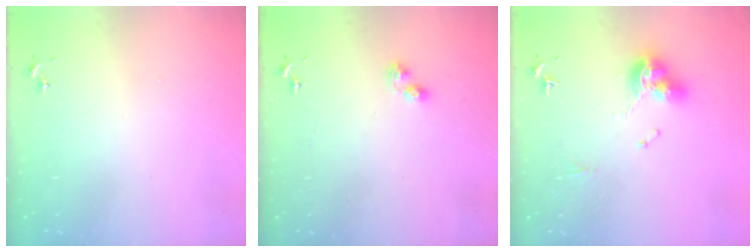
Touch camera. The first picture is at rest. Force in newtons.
{"total": 5.7, "press": 5.7, "slide": 0.7}
{"total": 11.9, "press": 11.9, "slide": 1.3}